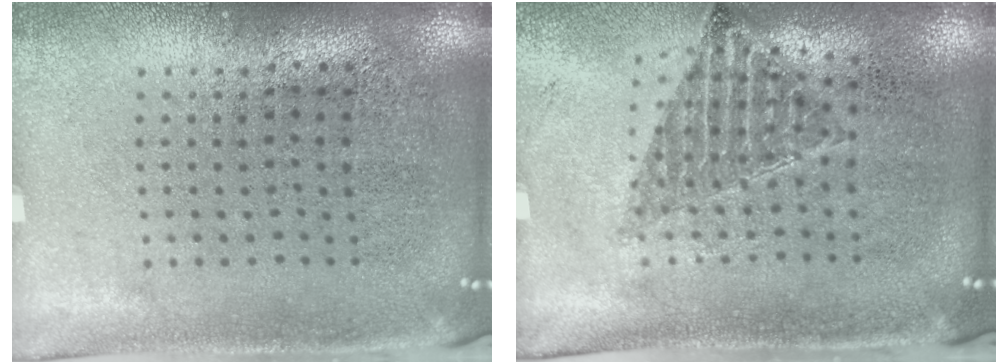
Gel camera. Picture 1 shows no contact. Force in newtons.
{"total": 0.8, "press": 0.8, "slide": 0.1}